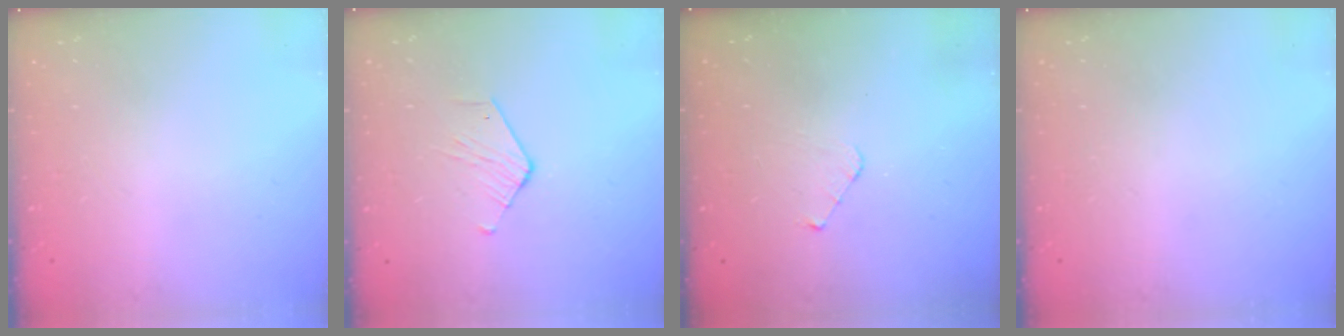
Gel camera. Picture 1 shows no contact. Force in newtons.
{"total": 3.2, "press": 3.2, "slide": 0.3}
{"total": 3.1, "press": 3.1, "slide": 0.3}
{"total": 0.0}